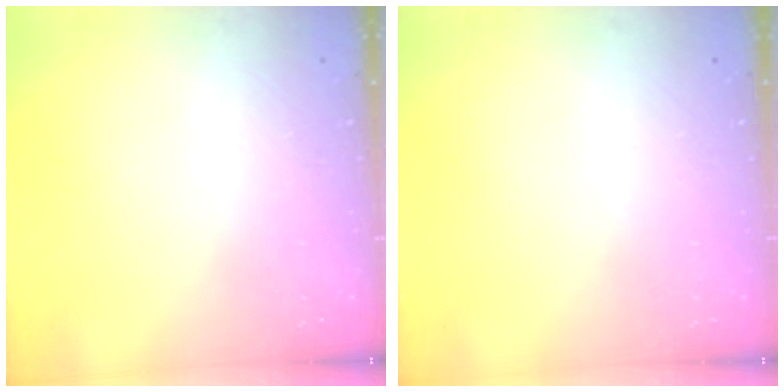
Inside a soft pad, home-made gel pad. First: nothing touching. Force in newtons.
{"total": 0.0}